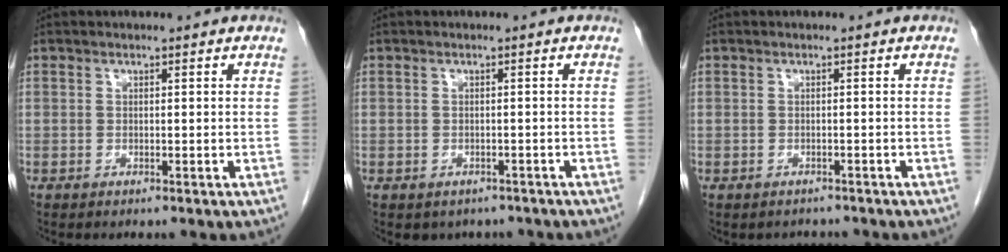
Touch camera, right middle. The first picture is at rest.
{"total": 3.8, "force": [-3.0, 2.2, 0.6], "torque": [-0.003, 0.008, -0.035]}
{"total": 1.7, "force": [-1.5, 0.8, 0.0], "torque": [-0.005, 0.000, -0.021]}